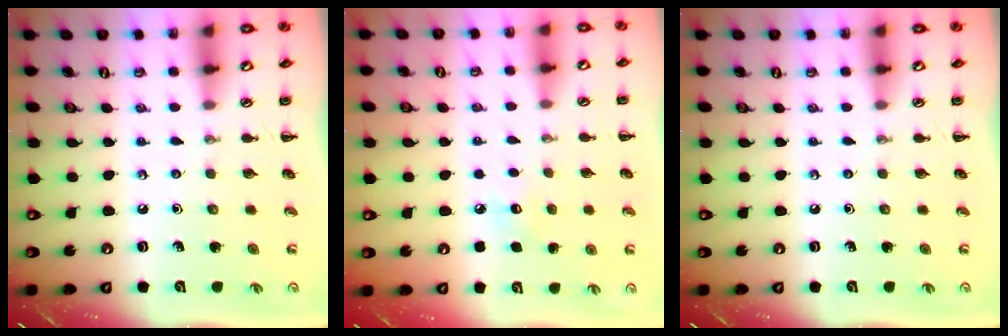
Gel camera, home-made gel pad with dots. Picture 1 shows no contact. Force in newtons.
{"total": 5.7, "press": 5.6, "slide": 1.2}
{"total": 0.0}